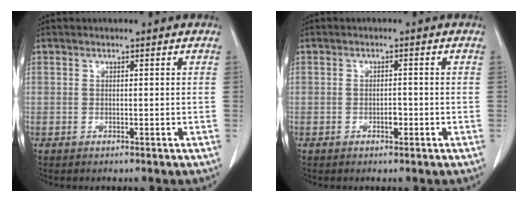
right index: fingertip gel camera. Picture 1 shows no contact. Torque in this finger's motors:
{"motor_torque": [0.16, 0.10, 0.09, 0.02]}